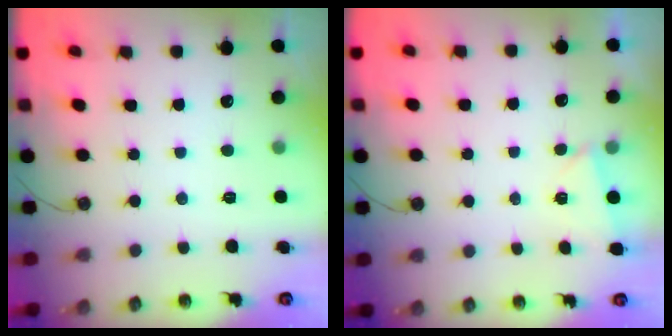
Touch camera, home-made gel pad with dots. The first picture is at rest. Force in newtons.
{"total": 2.8, "press": 1.9, "slide": 2.0}